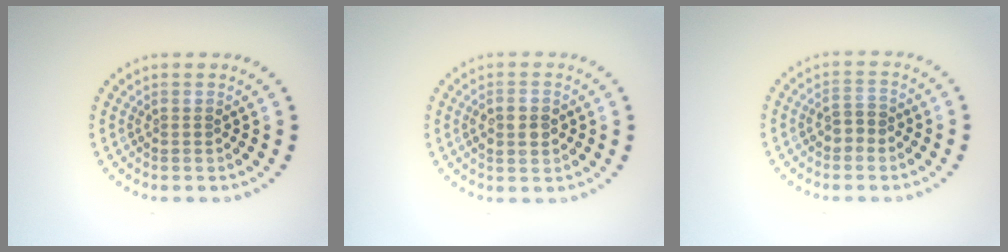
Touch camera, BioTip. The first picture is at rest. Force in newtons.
{"total": 2.3, "press": 2.3, "slide": 0.3}
{"total": 1.9, "press": 1.8, "slide": 0.5}